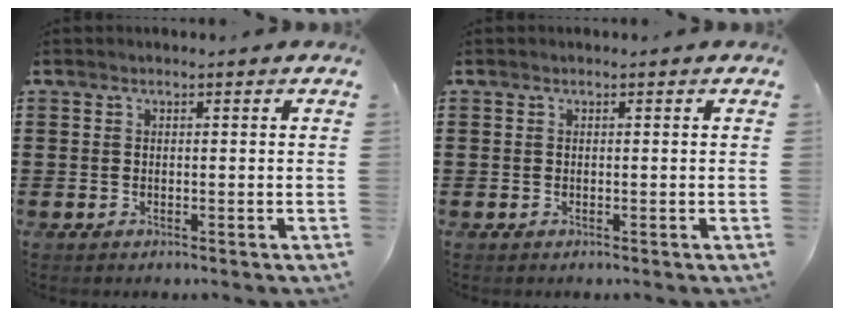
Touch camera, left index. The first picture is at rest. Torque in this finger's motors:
{"motor_torque": [0.00, 0.00, 0.00, 0.00]}